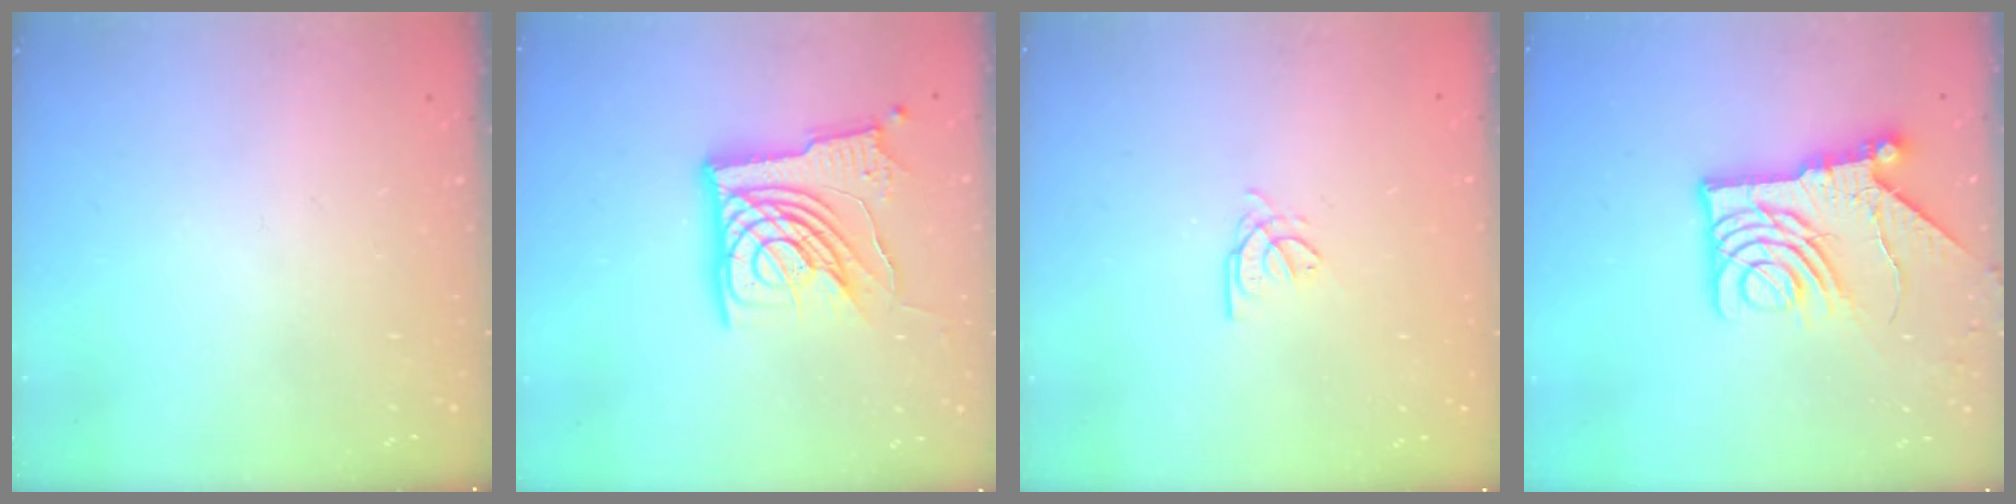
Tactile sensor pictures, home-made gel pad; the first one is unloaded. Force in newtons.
{"total": 17.1, "press": 16.9, "slide": 2.3}
{"total": 2.4, "press": 2.4, "slide": 0.1}
{"total": 14.8, "press": 14.7, "slide": 1.3}